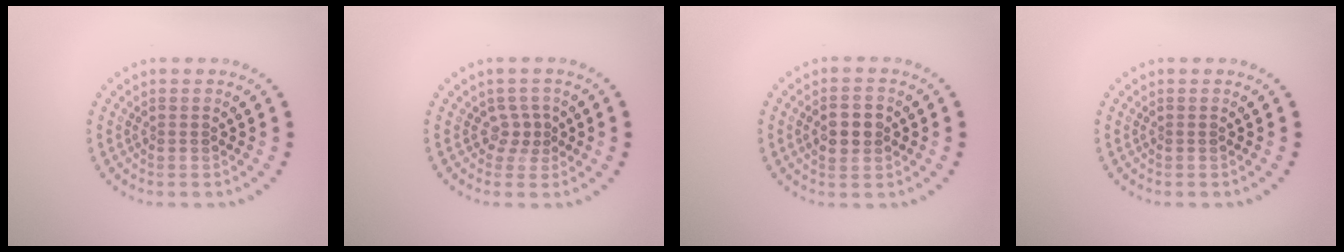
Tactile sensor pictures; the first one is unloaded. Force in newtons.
{"total": 1.6, "press": 1.0, "slide": 1.2}
{"total": 2.9, "press": 2.9, "slide": 0.1}
{"total": 0.0}